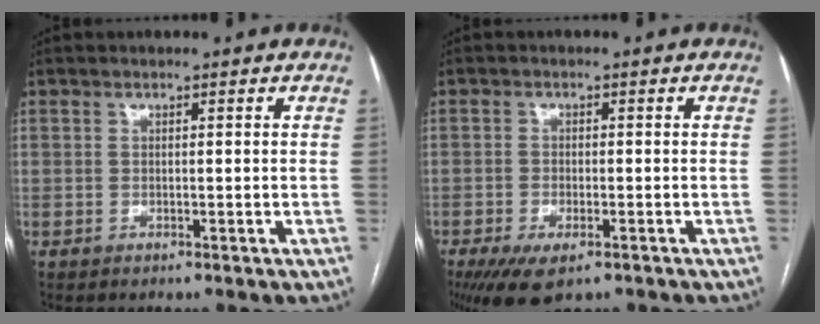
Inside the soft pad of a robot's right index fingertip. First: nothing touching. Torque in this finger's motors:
{"motor_torque": [0.81, -0.92, 0.35, 0.05]}